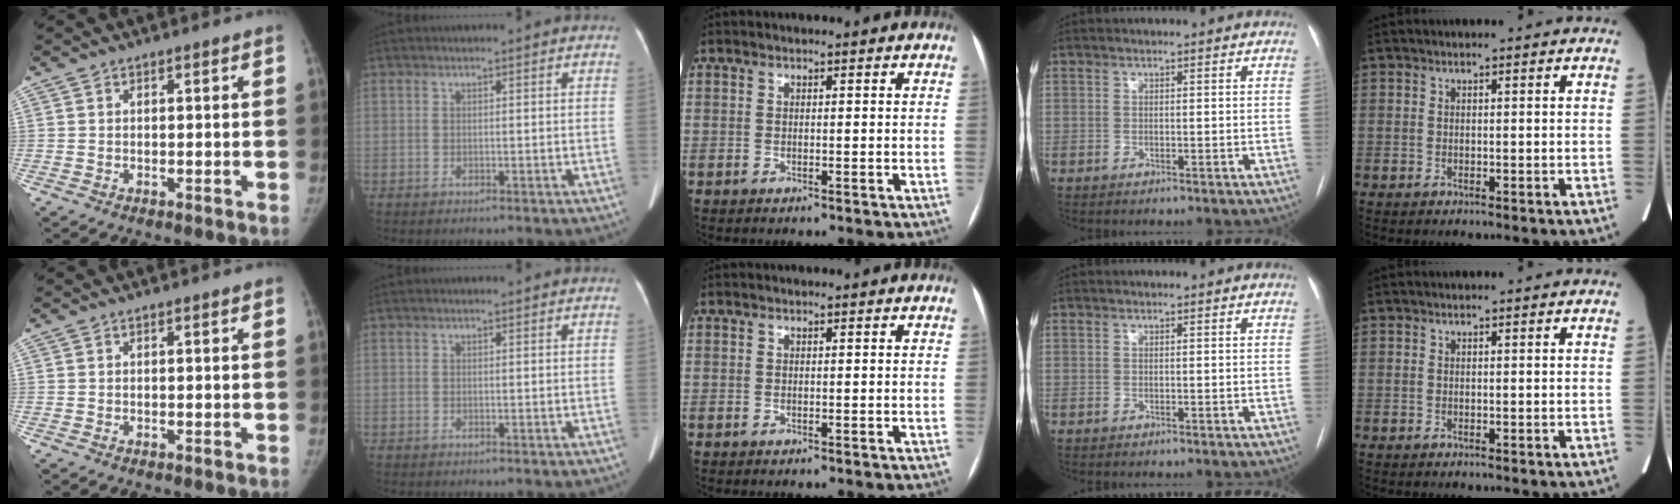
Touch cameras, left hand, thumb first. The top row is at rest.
{}